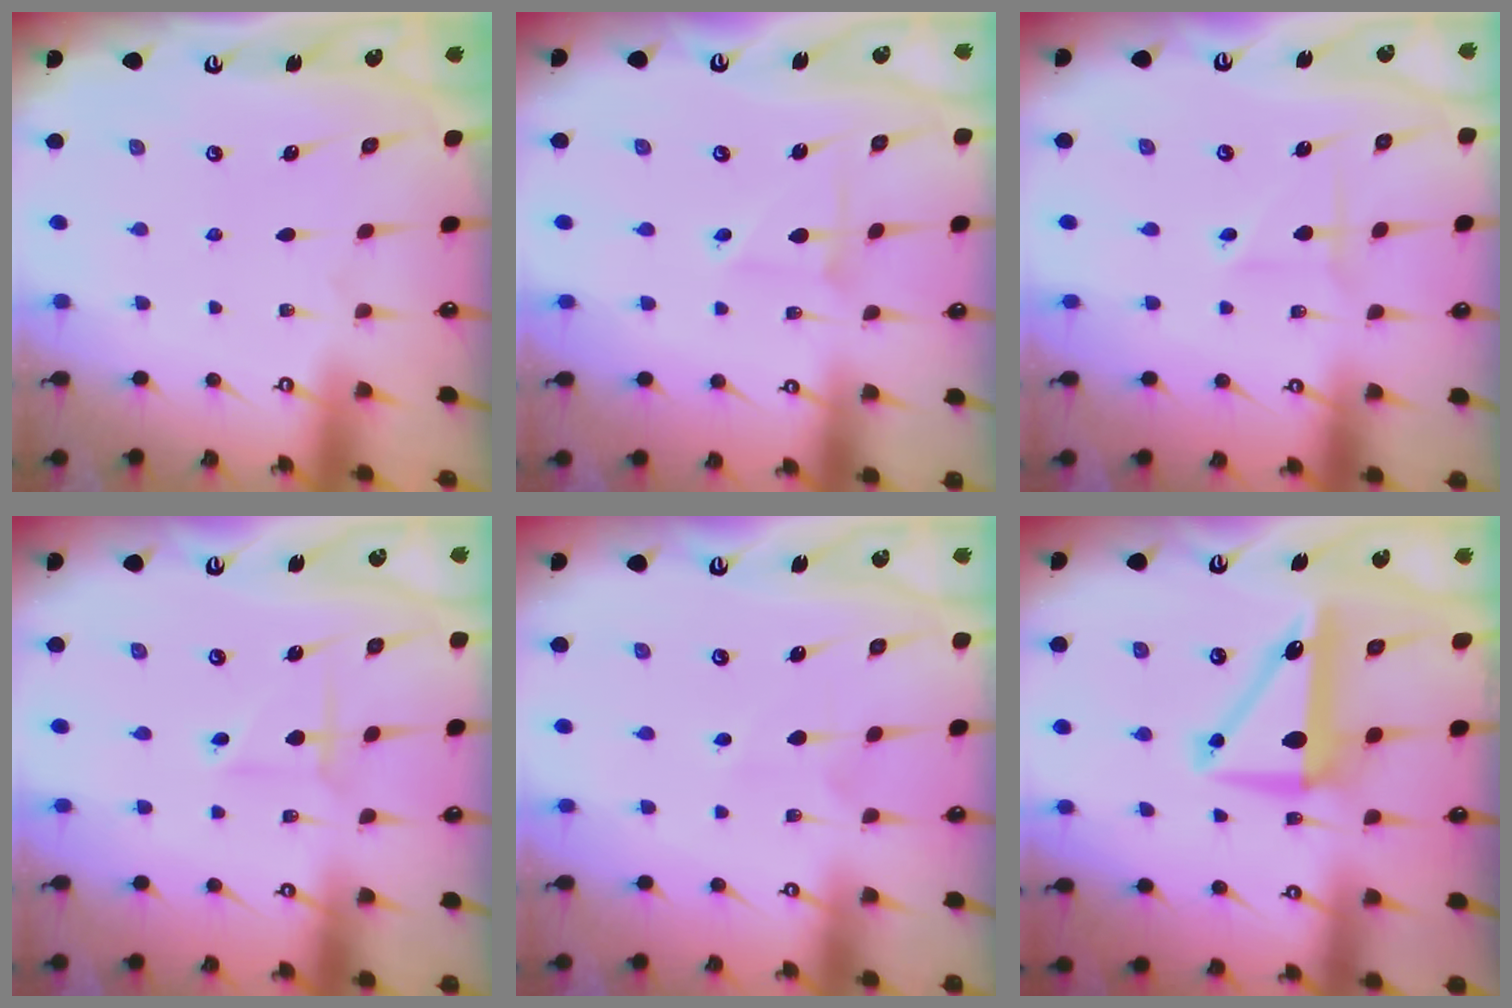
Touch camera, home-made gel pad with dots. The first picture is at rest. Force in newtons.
{"total": 2.4, "press": 2.4, "slide": 0.2}
{"total": 1.8, "press": 1.8, "slide": 0.2}
{"total": 2.6, "press": 2.6, "slide": 0.3}
{"total": 4.3, "press": 4.3, "slide": 0.5}
{"total": 9.4, "press": 9.2, "slide": 1.9}